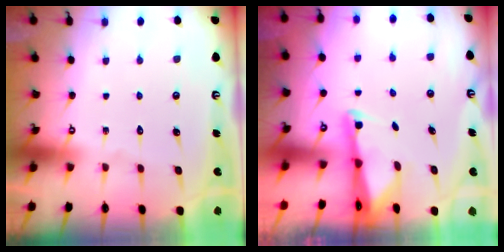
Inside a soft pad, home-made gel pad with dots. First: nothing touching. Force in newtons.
{"total": 1.9, "press": 1.9, "slide": 0.4}